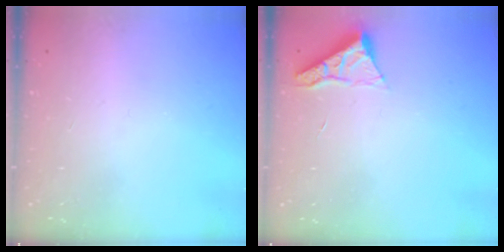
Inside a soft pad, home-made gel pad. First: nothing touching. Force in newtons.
{"total": 5.3, "press": 5.3, "slide": 0.5}